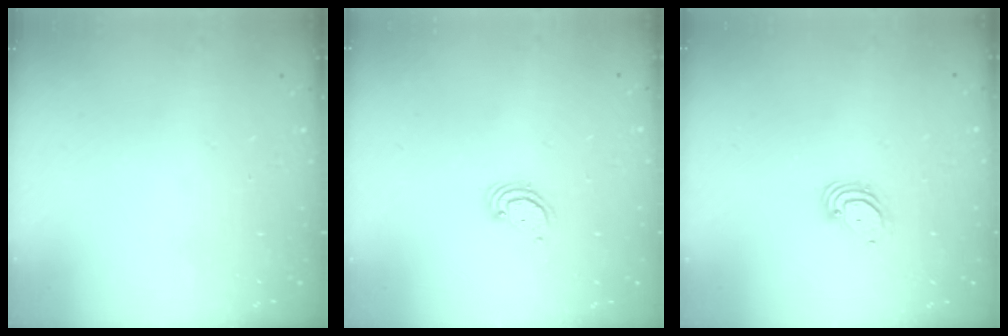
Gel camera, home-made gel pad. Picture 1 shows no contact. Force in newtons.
{"total": 2.6, "press": 2.6, "slide": 0.2}
{"total": 3.7, "press": 3.7, "slide": 0.1}